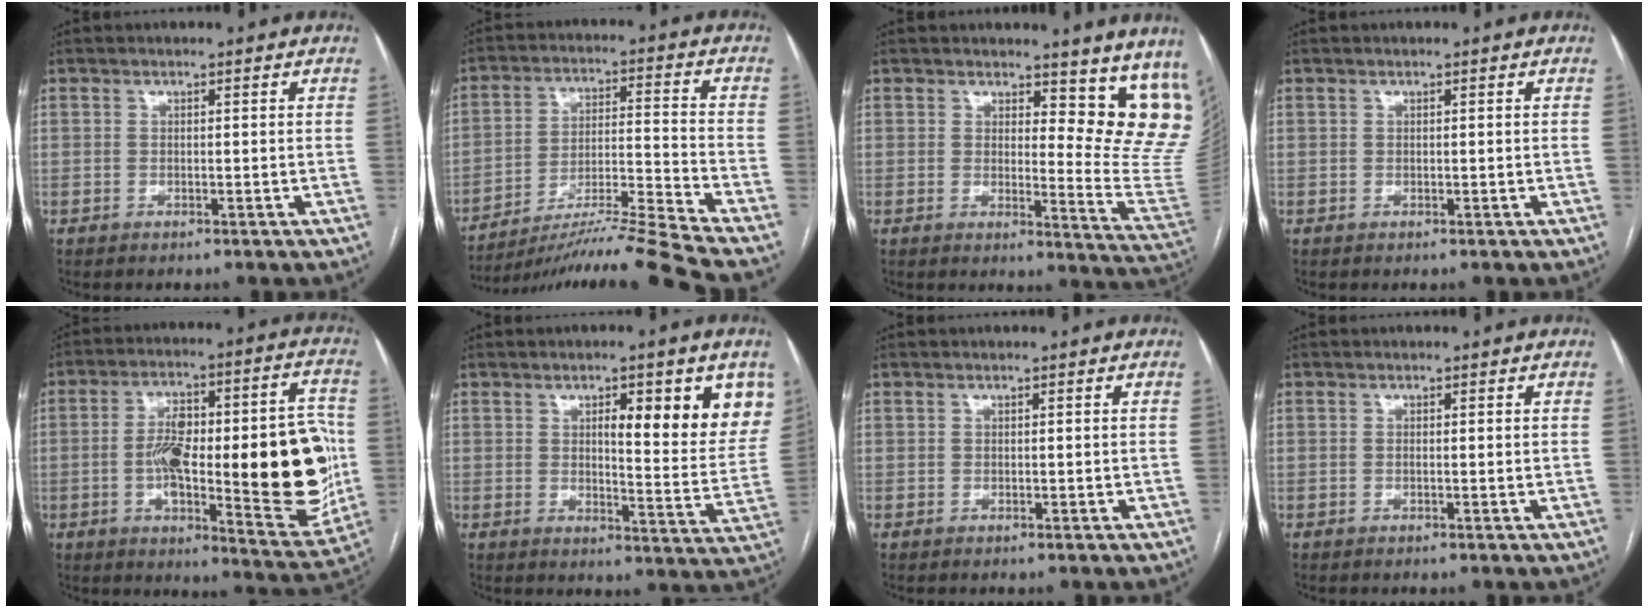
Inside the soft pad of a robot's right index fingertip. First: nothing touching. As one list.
[{"total": 17.1, "force": [-15.5, -4.1, 6.0], "torque": [-0.099, -0.005, -0.255]}, {"total": 12.5, "force": [10.5, 3.6, 5.8], "torque": [-0.040, -0.059, 0.095]}, {"total": 0.0}, {"total": 26.5, "force": [-1.8, 7.5, 25.3], "torque": [-0.307, 0.021, -0.012]}, {"total": 13.7, "force": [5.5, 2.7, 12.3], "torque": [-0.145, -0.011, 0.071]}, {"total": 0.0}, {"total": 0.8, "force": [0.0, 0.2, 0.8], "torque": [-0.013, -0.001, 0.001]}]